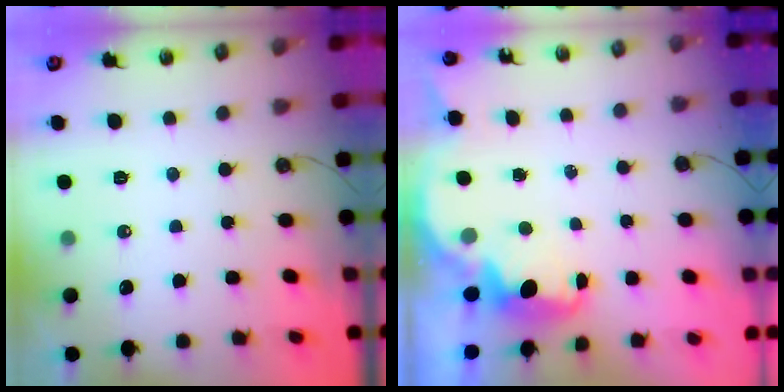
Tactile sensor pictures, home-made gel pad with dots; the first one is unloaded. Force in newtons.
{"total": 2.7, "press": 2.6, "slide": 0.7}